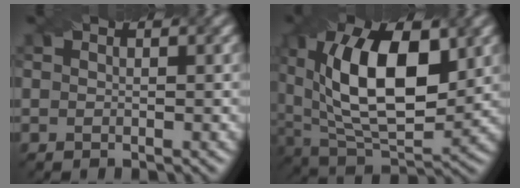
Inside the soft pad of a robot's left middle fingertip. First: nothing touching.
{"total": 12.3, "force": [2.4, 6.4, 10.3], "torque": [-0.173, 0.009, 0.051]}